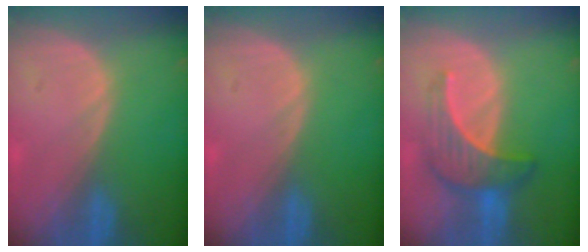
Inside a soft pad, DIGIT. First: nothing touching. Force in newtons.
{"total": 0.0}
{"total": 7.1, "press": 6.6, "slide": 2.6}